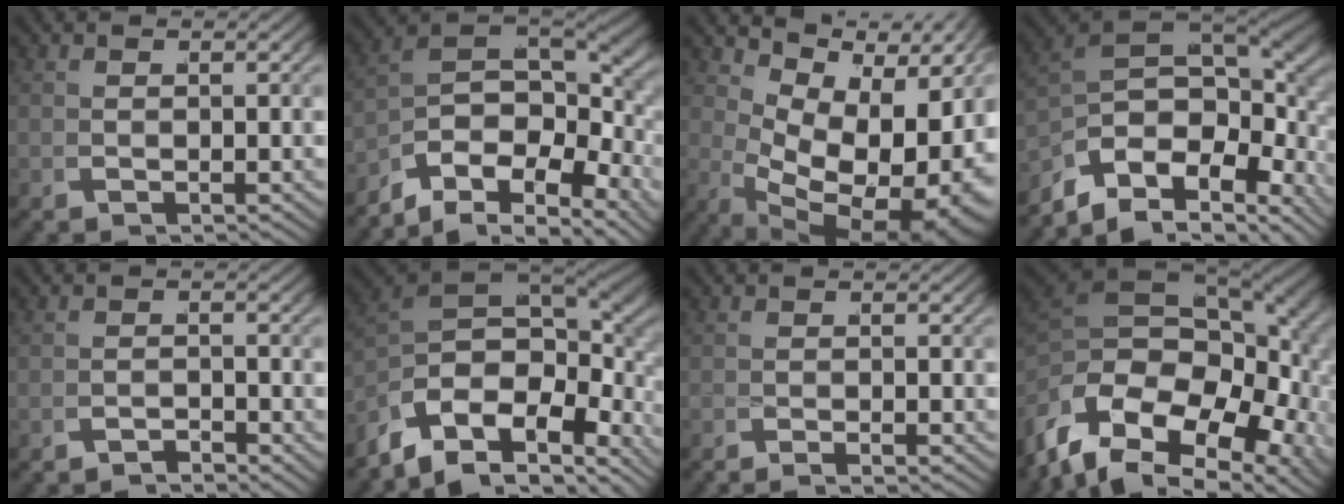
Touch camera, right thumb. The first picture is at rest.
{"total": 14.7, "force": [-1.3, 9.9, 10.7], "torque": [-0.210, -0.028, -0.021]}
{"total": 18.1, "force": [0.0, 11.2, 14.2], "torque": [-0.238, -0.031, 0.022]}
{"total": 17.5, "force": [-2.4, 11.3, 13.2], "torque": [-0.252, -0.040, -0.022]}
{"total": 1.9, "force": [-1.8, -0.3, -0.4], "torque": [0.014, 0.001, -0.039]}
{"total": 18.5, "force": [-2.3, 11.8, 14.1], "torque": [-0.263, -0.044, -0.016]}
{"total": 1.2, "force": [-1.0, -0.6, 0.0], "torque": [0.000, 0.002, -0.027]}
{"total": 22.9, "force": [-0.2, 16.0, 16.4], "torque": [-0.295, -0.026, -0.003]}